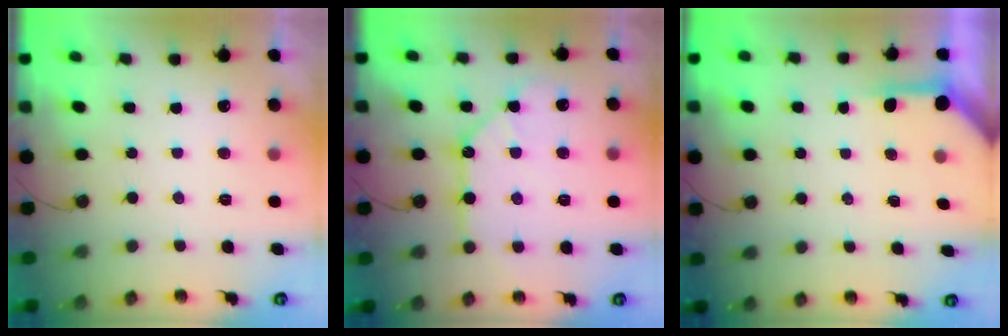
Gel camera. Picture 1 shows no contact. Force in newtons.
{"total": 9.9, "press": 9.9, "slide": 1.1}
{"total": 3.8, "press": 3.8, "slide": 0.5}